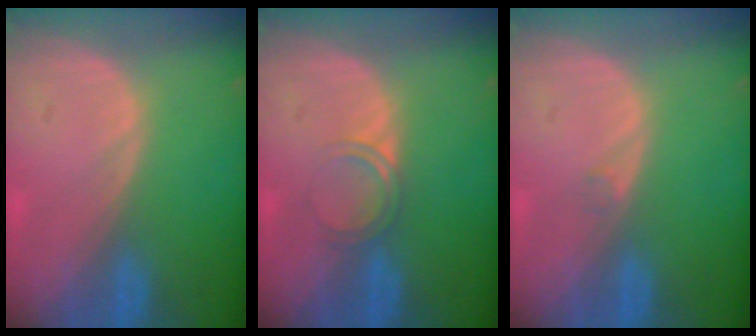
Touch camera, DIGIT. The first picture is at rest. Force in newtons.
{"total": 2.4, "press": 2.4, "slide": 0.2}
{"total": 0.5, "press": 0.5, "slide": 0.1}